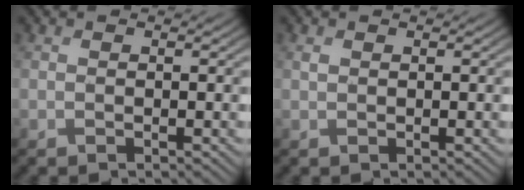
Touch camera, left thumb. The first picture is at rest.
{"total": 0.6, "force": [0.3, 0.4, 0.3], "torque": [-0.011, 0.000, 0.008]}